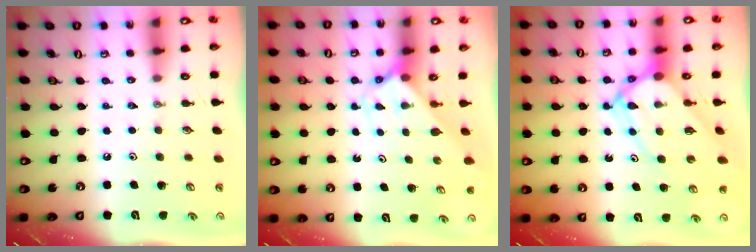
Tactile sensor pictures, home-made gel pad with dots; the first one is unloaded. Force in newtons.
{"total": 2.4, "press": 2.4, "slide": 0.2}
{"total": 10.4, "press": 10.4, "slide": 1.0}